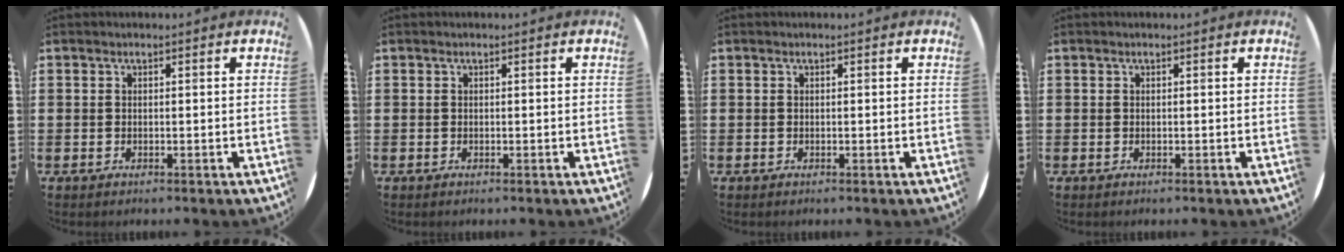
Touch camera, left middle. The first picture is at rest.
{"total": 0.0}
{"total": 0.0}
{"total": 0.0}